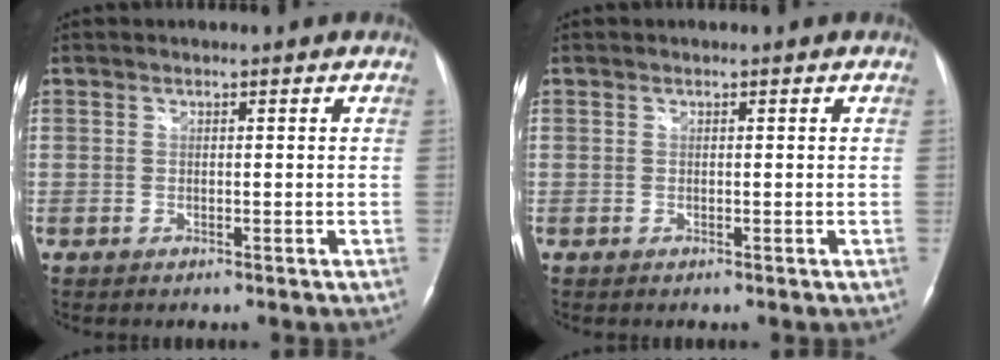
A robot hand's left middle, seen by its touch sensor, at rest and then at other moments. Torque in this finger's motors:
{"motor_torque": [0.03, -0.12, 0.08, 0.01]}